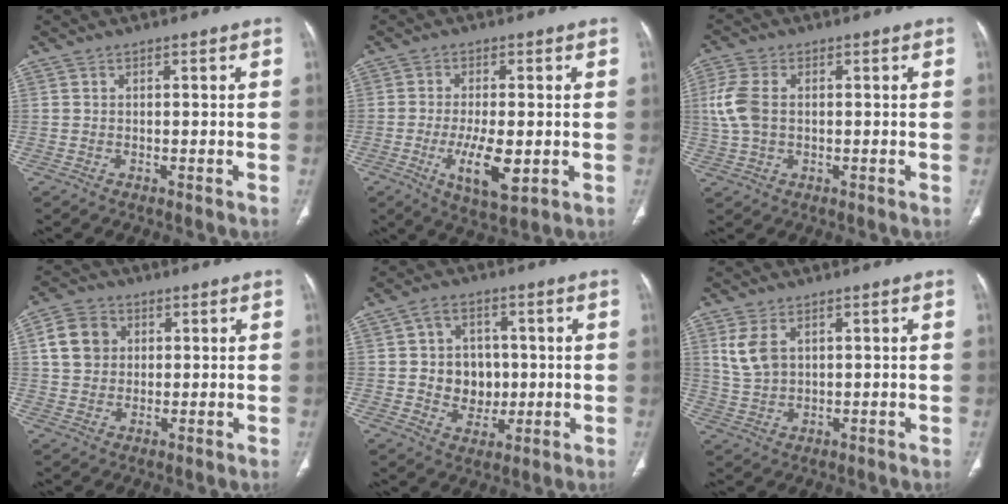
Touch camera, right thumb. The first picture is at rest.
{"total": 9.2, "force": [-2.1, 3.4, 8.3], "torque": [-0.145, -0.017, -0.033]}
{"total": 6.8, "force": [0.6, 4.4, 5.2], "torque": [-0.131, 0.010, 0.012]}
{"total": 7.6, "force": [2.0, 6.4, 3.7], "torque": [-0.045, 0.001, 0.034]}
{"total": 9.0, "force": [0.1, 7.7, 4.7], "torque": [-0.031, 0.005, 0.007]}
{"total": 5.6, "force": [2.3, 3.3, 3.9], "torque": [-0.079, -0.006, 0.056]}